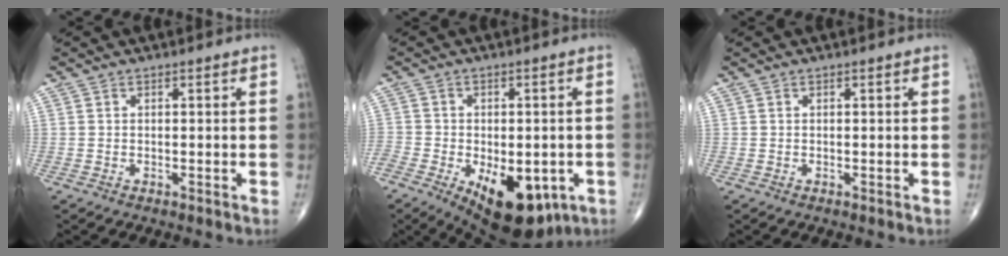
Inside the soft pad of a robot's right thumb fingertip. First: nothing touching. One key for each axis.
{"total": 18.1, "fx": -8.0, "fy": 10.0, "fz": 12.8, "tx": -0.216, "ty": -0.003, "tz": -0.113}
{"total": 0.0}